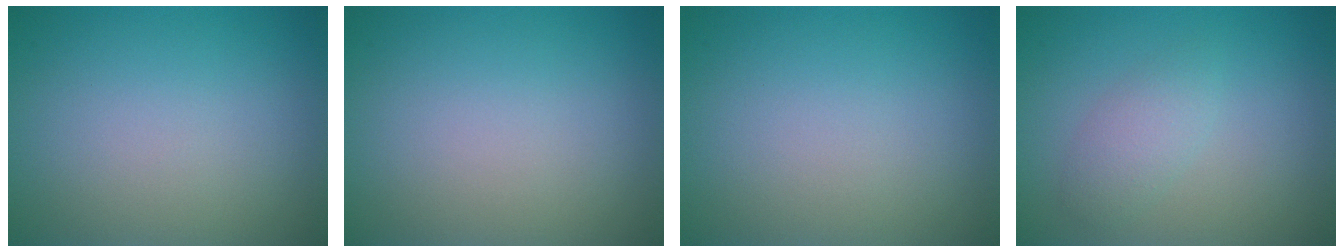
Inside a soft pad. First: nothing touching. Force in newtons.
{"total": 0.0}
{"total": 0.0}
{"total": 1.9, "press": 1.9, "slide": 0.1}